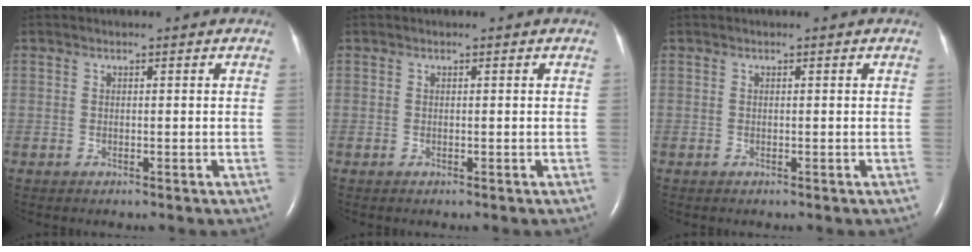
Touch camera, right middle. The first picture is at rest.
{"total": 0.0}
{"total": 0.0}